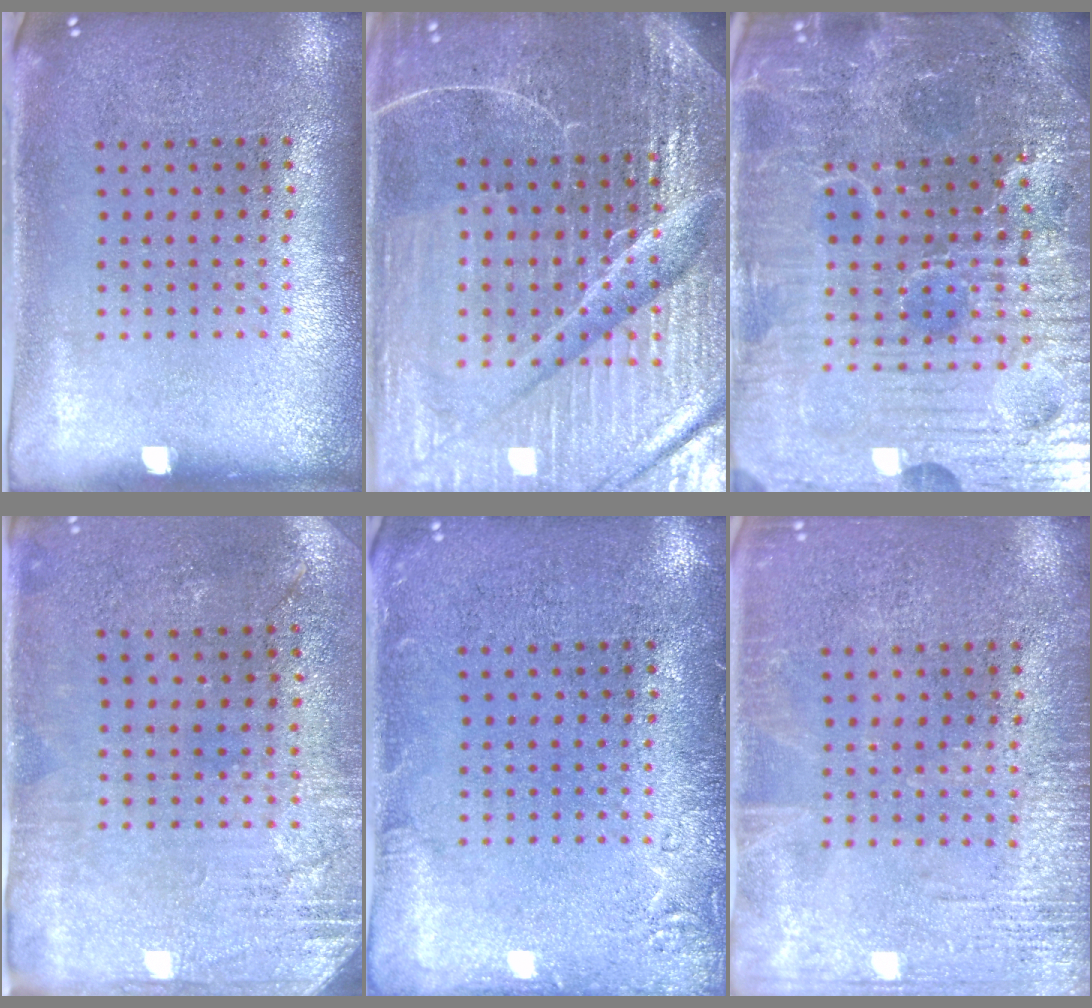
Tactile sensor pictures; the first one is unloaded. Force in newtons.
{"total": 6.6, "press": 5.8, "slide": 3.1}
{"total": 6.2, "press": 5.8, "slide": 2.1}
{"total": 2.8, "press": 2.4, "slide": 1.5}
{"total": 1.9, "press": 1.8, "slide": 0.3}
{"total": 2.6, "press": 2.5, "slide": 0.3}